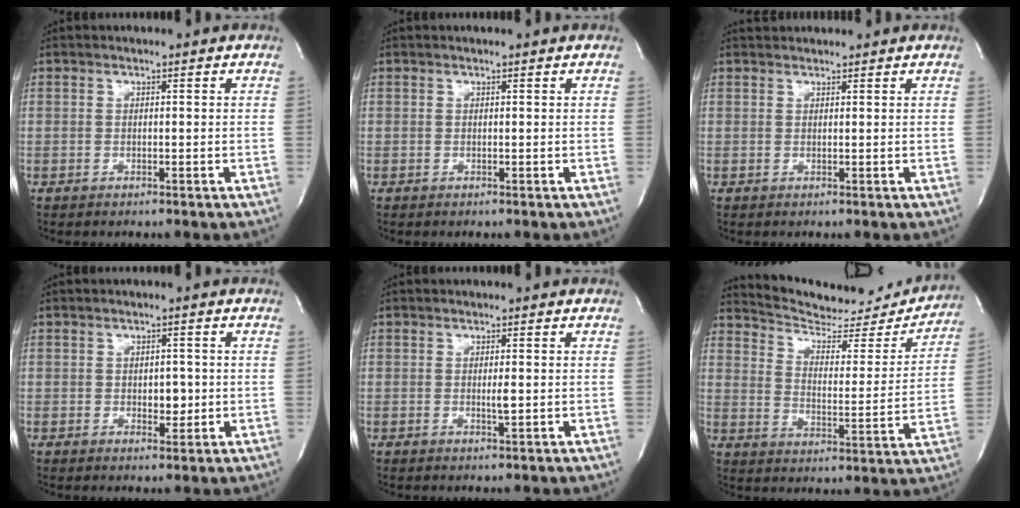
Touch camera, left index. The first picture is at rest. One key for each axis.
{"total": 0.8, "fx": 0.8, "fy": -0.1, "fz": 0.3, "tx": -0.006, "ty": 0.000, "tz": 0.009}
{"total": 2.5, "fx": 2.4, "fy": 0.5, "fz": 0.2, "tx": -0.005, "ty": 0.027, "tz": 0.039}
{"total": 2.6, "fx": -0.3, "fy": 1.5, "fz": 2.0, "tx": -0.023, "ty": -0.002, "tz": 0.000}
{"total": 1.2, "fx": -0.1, "fy": 0.0, "fz": 1.2, "tx": -0.025, "ty": -0.005, "tz": -0.002}
{"total": 18.0, "fx": 17.3, "fy": 3.4, "fz": 3.4, "tx": -0.042, "ty": -0.041, "tz": 0.234}